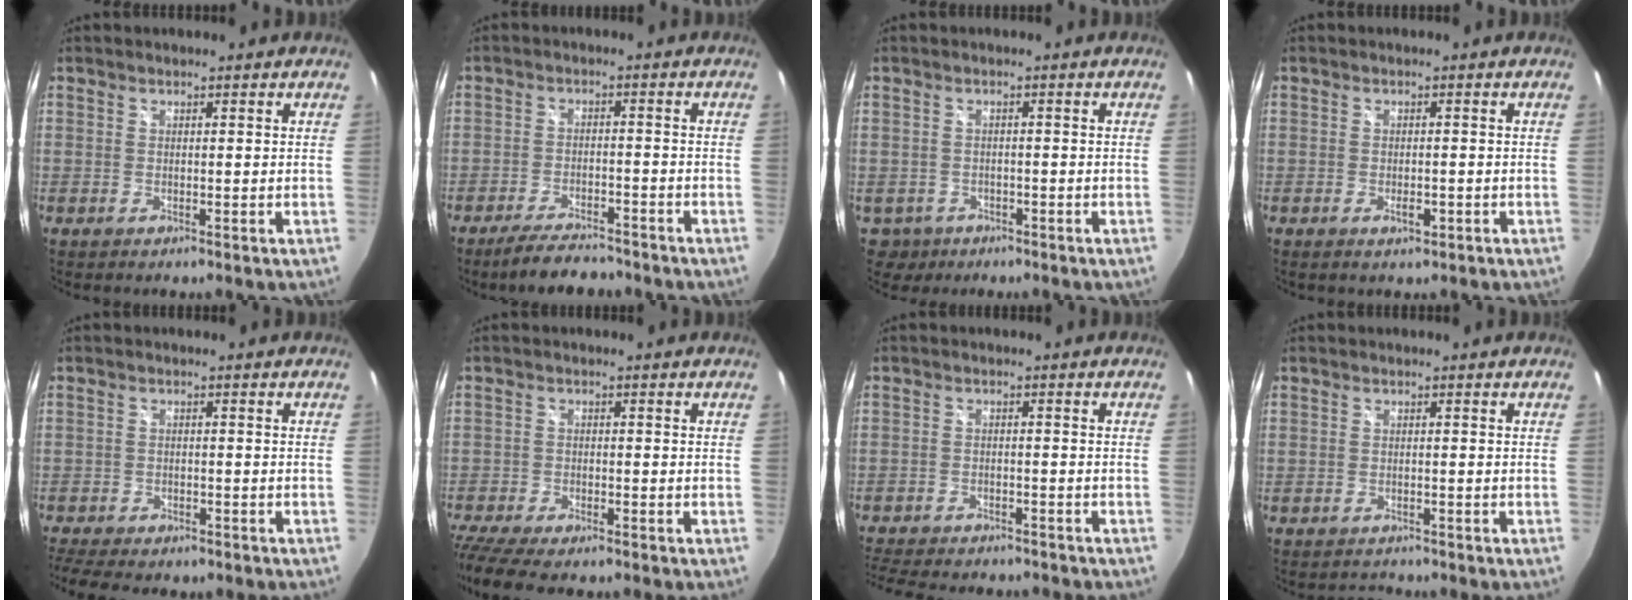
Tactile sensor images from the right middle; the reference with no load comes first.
{"total": 8.1, "force": [-7.0, 2.2, 3.5], "torque": [-0.084, -0.008, -0.112]}
{"total": 4.2, "force": [-1.8, 3.6, 1.0], "torque": [-0.031, -0.001, -0.022]}
{"total": 1.9, "force": [-1.0, 1.2, 1.2], "torque": [-0.020, -0.001, -0.013]}
{"total": 9.1, "force": [-7.6, 3.2, 3.8], "torque": [-0.099, -0.024, -0.122]}
{"total": 10.6, "force": [-9.0, 2.5, 5.0], "torque": [-0.139, -0.039, -0.162]}
{"total": 14.1, "force": [-12.1, 4.6, 5.6], "torque": [-0.135, -0.014, -0.181]}
{"total": 2.0, "force": [-2.0, 0.5, -0.1], "torque": [-0.004, 0.004, -0.033]}